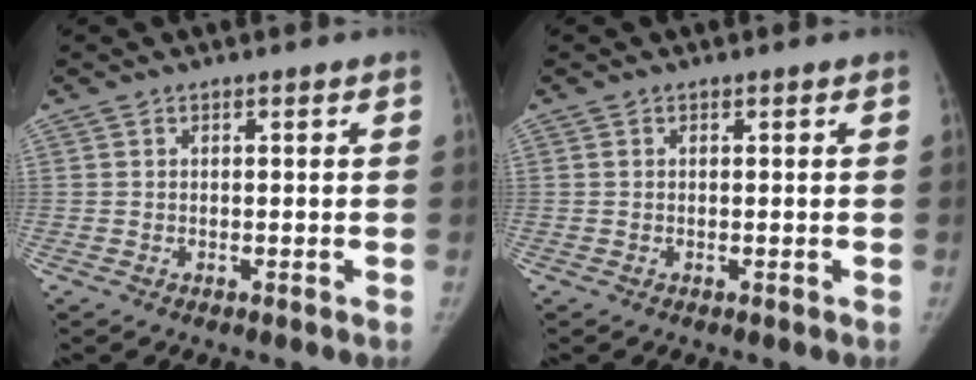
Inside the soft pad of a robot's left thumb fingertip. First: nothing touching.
{"total": 0.0}